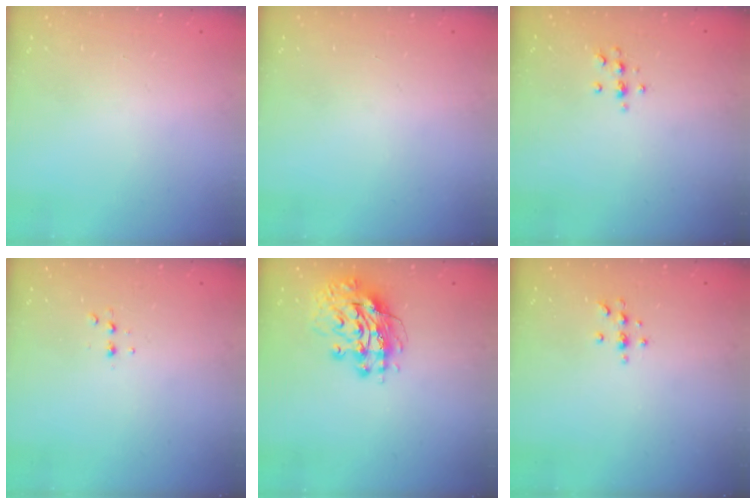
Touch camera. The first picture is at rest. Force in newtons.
{"total": 0.0}
{"total": 4.9, "press": 4.8, "slide": 1.2}
{"total": 3.6, "press": 3.5, "slide": 1.1}
{"total": 13.5, "press": 13.4, "slide": 1.5}
{"total": 4.8, "press": 4.7, "slide": 0.6}